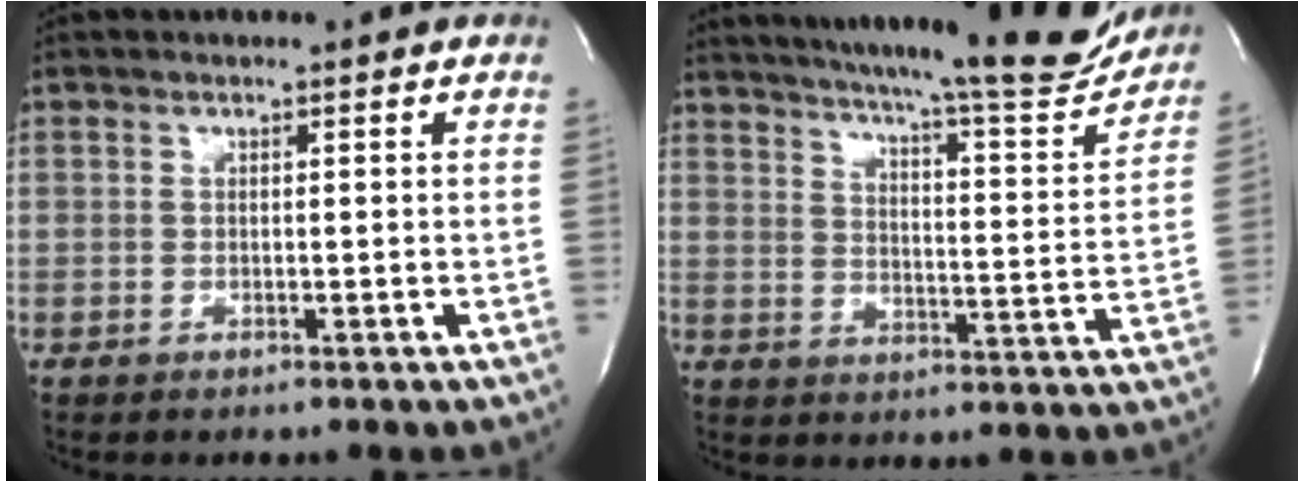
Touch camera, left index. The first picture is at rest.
{"total": 23.6, "force": [21.3, 2.0, 10.1], "torque": [-0.158, -0.063, 0.270]}